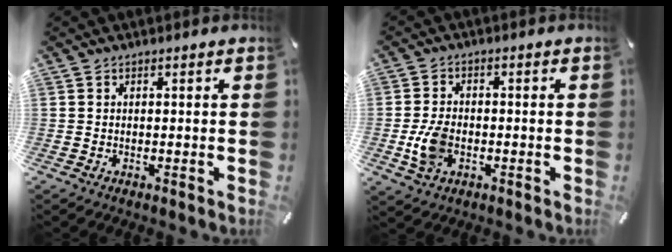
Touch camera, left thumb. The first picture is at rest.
{"total": 7.0, "force": [-1.6, 4.8, 4.8], "torque": [-0.110, 0.003, -0.029]}